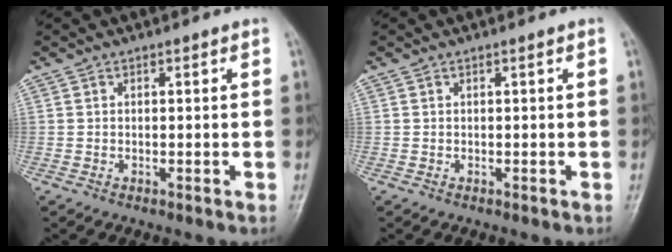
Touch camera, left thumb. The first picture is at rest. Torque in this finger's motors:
{"motor_torque": [0.00, 0.00, -0.02, -0.03, 0.00]}